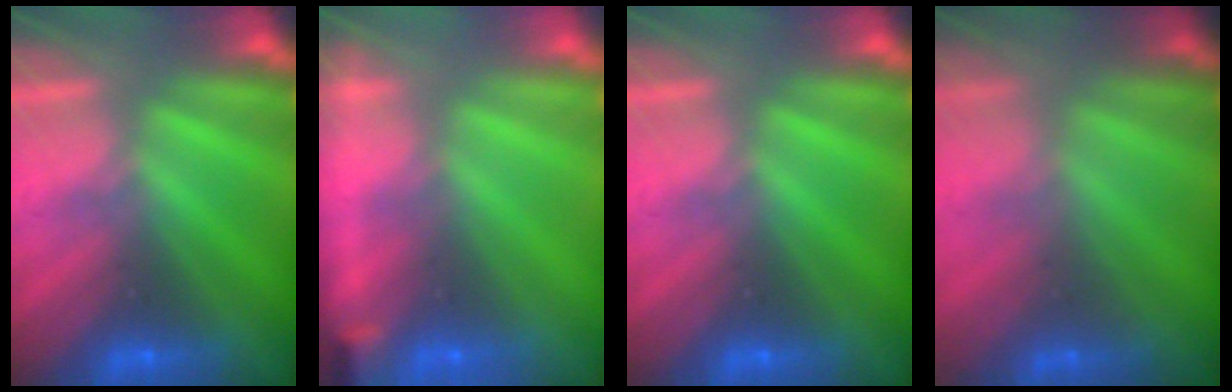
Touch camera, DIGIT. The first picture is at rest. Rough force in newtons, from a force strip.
{"total": 11.5}
{"total": 0.0}
{"total": 1.8}